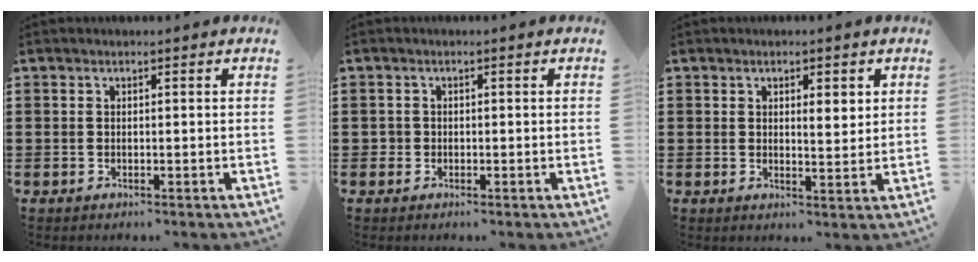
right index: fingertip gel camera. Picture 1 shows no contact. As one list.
[{"total": 0.9, "force": [-0.2, 0.9, 0.1], "torque": [-0.004, 0.005, -0.005]}, {"total": 2.6, "force": [1.1, 1.0, 2.2], "torque": [-0.028, 0.000, 0.013]}]